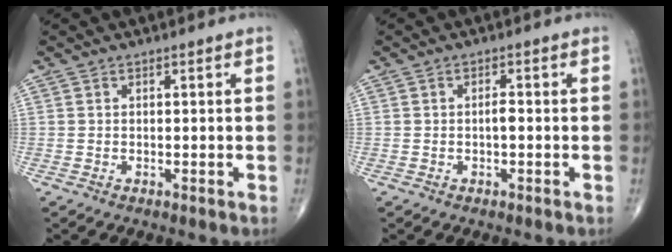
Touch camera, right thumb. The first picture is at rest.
{"total": 1.3, "force": [-0.3, 0.5, 1.2], "torque": [-0.017, 0.002, -0.008]}